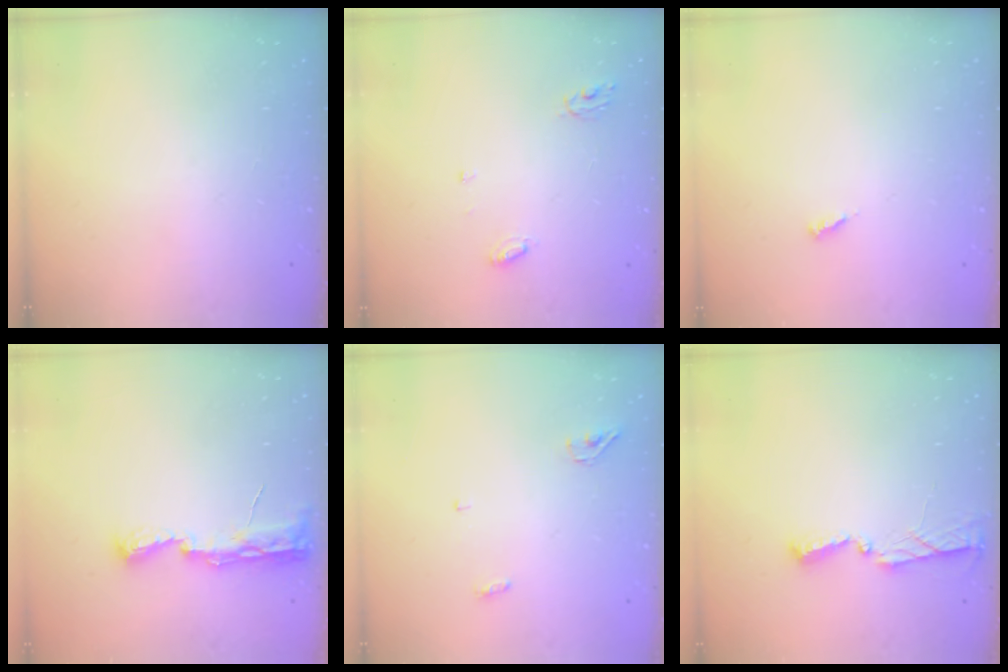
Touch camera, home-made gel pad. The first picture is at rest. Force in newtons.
{"total": 5.1, "press": 5.1, "slide": 0.4}
{"total": 3.2, "press": 3.2, "slide": 0.3}
{"total": 8.2, "press": 8.2, "slide": 1.0}
{"total": 3.4, "press": 3.3, "slide": 1.0}
{"total": 4.0, "press": 4.0, "slide": 0.5}